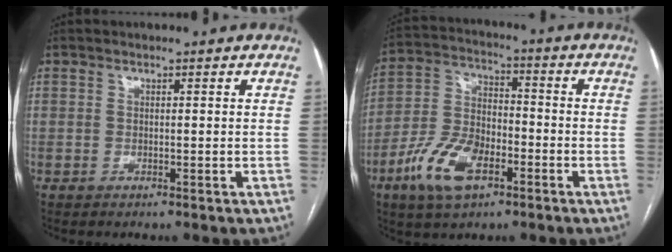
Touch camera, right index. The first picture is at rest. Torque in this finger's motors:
{"motor_torque": [1.21, -0.93, 0.28, 0.02]}